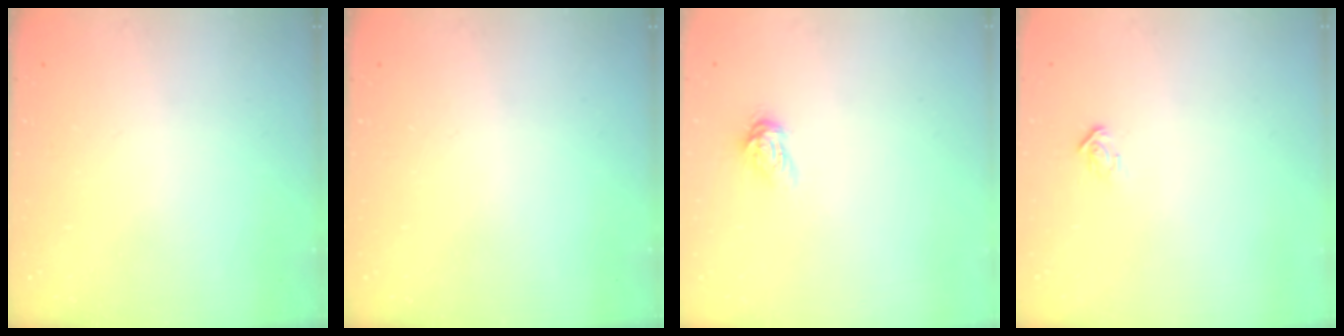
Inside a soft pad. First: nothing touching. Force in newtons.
{"total": 0.0}
{"total": 4.0, "press": 4.0, "slide": 0.5}
{"total": 3.9, "press": 3.9, "slide": 0.2}